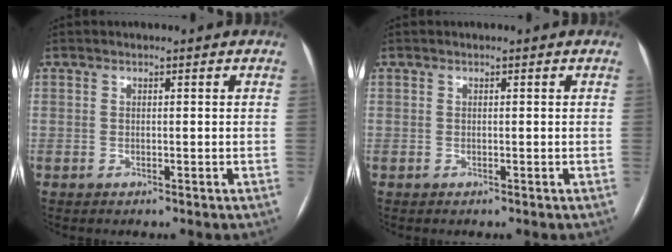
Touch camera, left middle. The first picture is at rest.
{"total": 0.0}